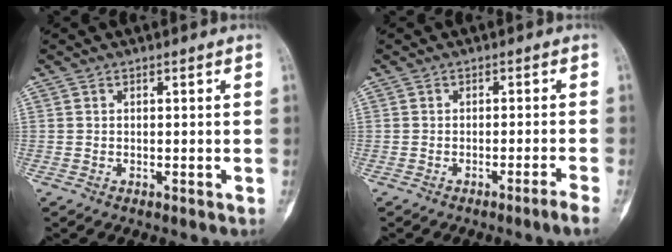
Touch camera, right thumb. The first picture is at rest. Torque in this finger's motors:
{"motor_torque": [0.30, -0.13, 0.33, 0.00, 0.08]}